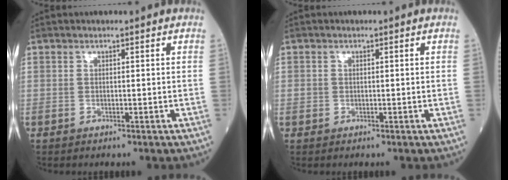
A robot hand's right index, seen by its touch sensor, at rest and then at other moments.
{"total": 0.6, "force": [-0.1, 0.5, 0.2], "torque": [-0.002, 0.005, 0.000]}